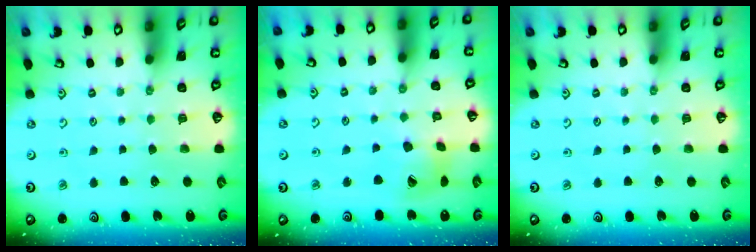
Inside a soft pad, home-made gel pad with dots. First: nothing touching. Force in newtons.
{"total": 13.2, "press": 13.2, "slide": 1.5}
{"total": 0.0}